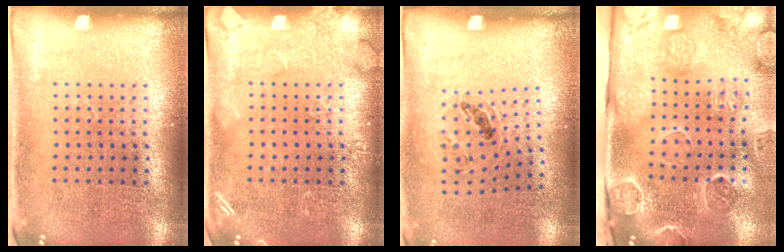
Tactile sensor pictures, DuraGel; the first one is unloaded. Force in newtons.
{"total": 2.0, "press": 2.0, "slide": 0.4}
{"total": 1.0, "press": 0.9, "slide": 0.5}
{"total": 3.3, "press": 3.2, "slide": 0.9}